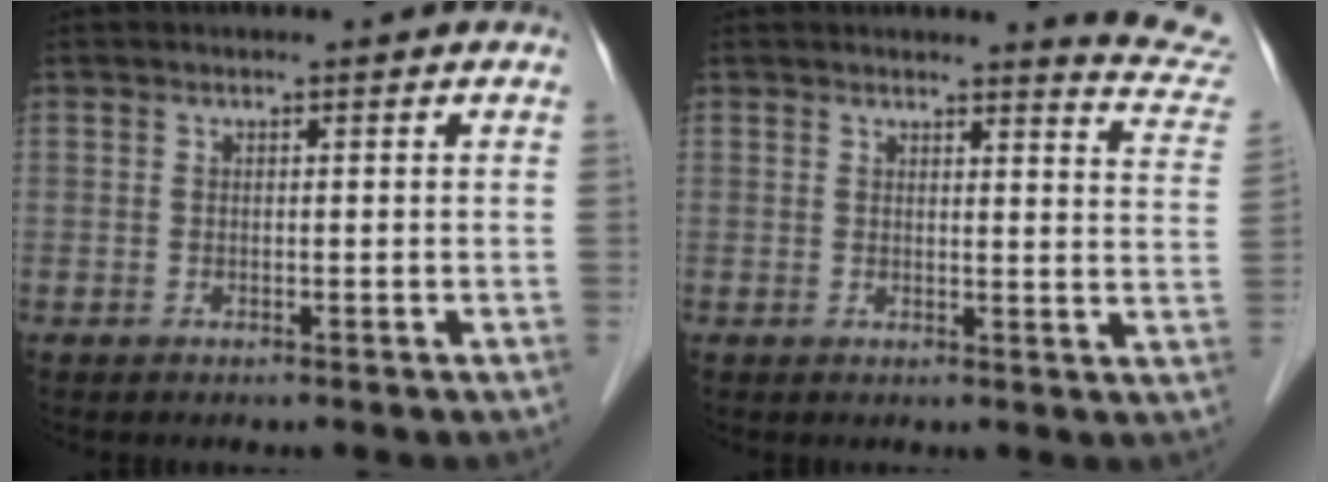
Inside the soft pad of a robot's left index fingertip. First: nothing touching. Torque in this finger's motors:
{"motor_torque": [0.37, -0.49, 0.03, -0.01]}